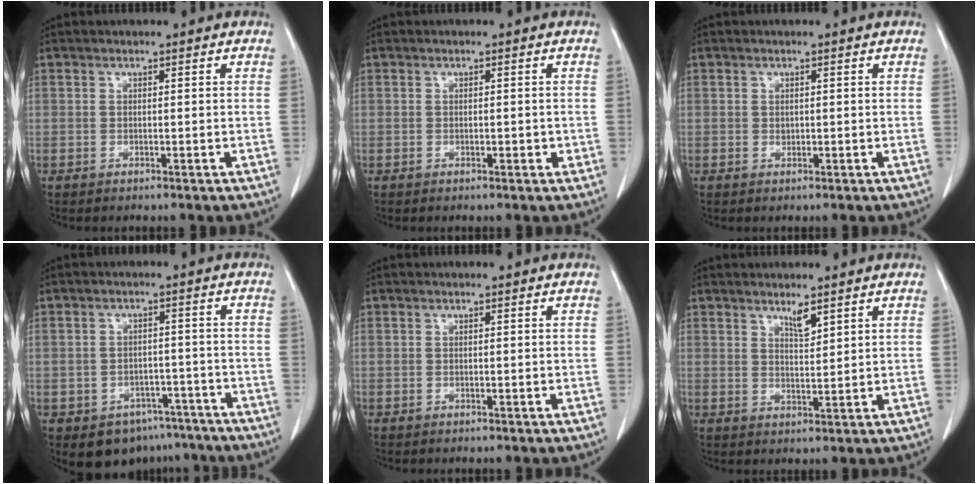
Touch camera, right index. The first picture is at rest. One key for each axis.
{"total": 1.2, "fx": -0.2, "fy": 0.6, "fz": 1.0, "tx": -0.012, "ty": 0.001, "tz": -0.001}
{"total": 0.5, "fx": 0.1, "fy": 0.5, "fz": 0.3, "tx": -0.003, "ty": 0.001, "tz": 0.002}
{"total": 8.7, "fx": -6.4, "fy": 5.8, "fz": 1.5, "tx": -0.004, "ty": 0.023, "tz": -0.080}
{"total": 0.0}
{"total": 2.7, "fx": 2.1, "fy": 0.4, "fz": 1.7, "tx": -0.035, "ty": -0.008, "tz": 0.040}